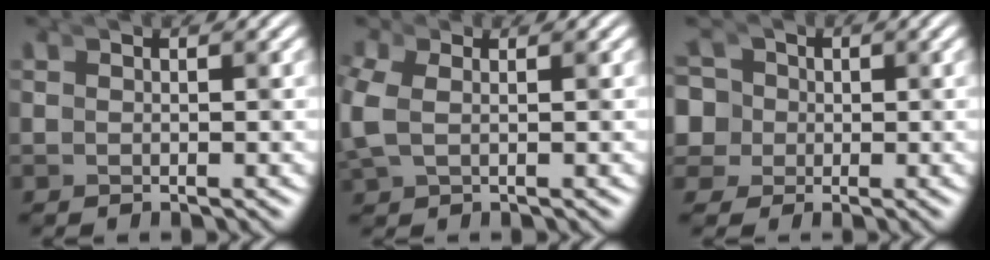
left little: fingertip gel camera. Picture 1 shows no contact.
{"total": 1.5, "force": [-1.1, 0.9, 0.6], "torque": [-0.045, -0.019, -0.008]}
{"total": 4.3, "force": [-1.8, 3.9, -0.1], "torque": [-0.067, -0.050, -0.022]}